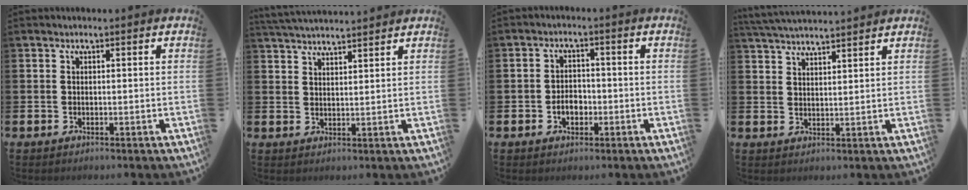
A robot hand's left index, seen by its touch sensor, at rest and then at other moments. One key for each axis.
{"total": 3.7, "fx": 3.7, "fy": 0.0, "fz": 0.4, "tx": -0.015, "ty": -0.016, "tz": 0.067}
{"total": 2.9, "fx": -1.0, "fy": 2.1, "fz": 1.8, "tx": -0.026, "ty": 0.000, "tz": -0.023}
{"total": 3.8, "fx": 3.8, "fy": -0.1, "fz": 0.4, "tx": -0.025, "ty": -0.016, "tz": 0.071}